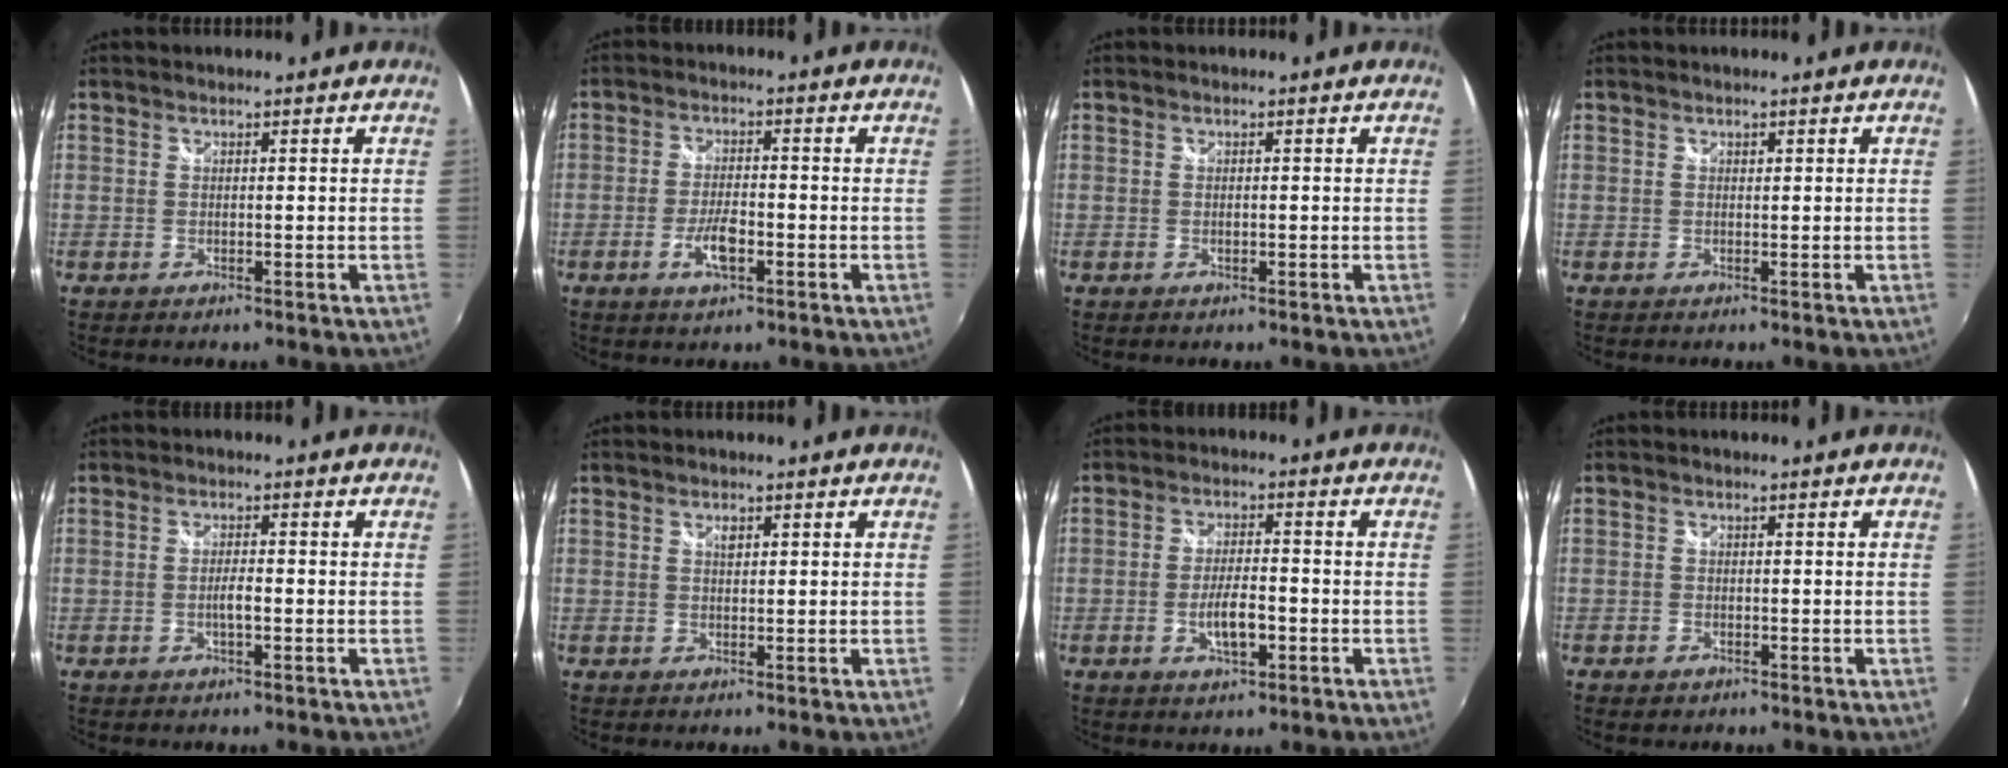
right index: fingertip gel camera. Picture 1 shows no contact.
{"total": 5.3, "force": [-2.2, 1.9, 4.4], "torque": [-0.094, -0.002, -0.040]}
{"total": 0.6, "force": [-0.2, 0.3, 0.5], "torque": [-0.010, 0.000, -0.003]}
{"total": 0.0}
{"total": 2.2, "force": [-0.8, 0.3, 2.0], "torque": [-0.038, 0.001, -0.015]}
{"total": 1.1, "force": [0.5, 0.7, 0.7], "torque": [-0.011, 0.003, 0.008]}
{"total": 6.0, "force": [-2.1, 1.9, 5.3], "torque": [-0.103, -0.002, -0.034]}
{"total": 1.7, "force": [-1.2, 1.2, 0.5], "torque": [-0.012, -0.003, -0.021]}